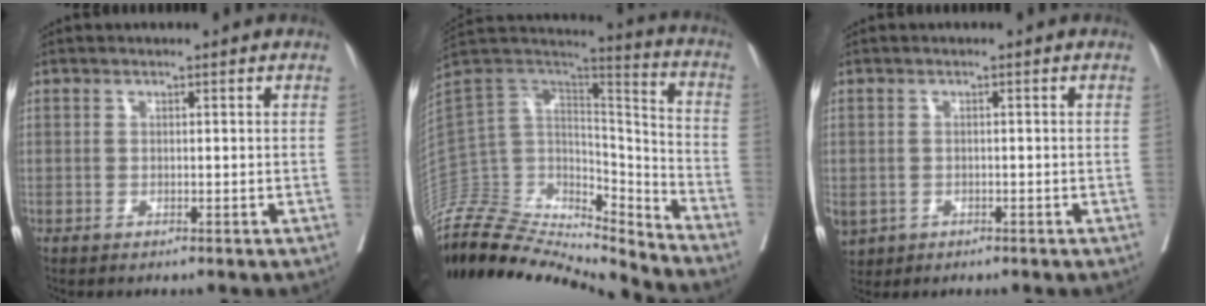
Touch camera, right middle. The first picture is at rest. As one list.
[{"total": 31.4, "force": [-28.0, 8.3, 11.6], "torque": [-0.274, 0.006, -0.454]}, {"total": 5.9, "force": [-2.3, 4.9, 2.3], "torque": [-0.070, -0.007, -0.029]}]